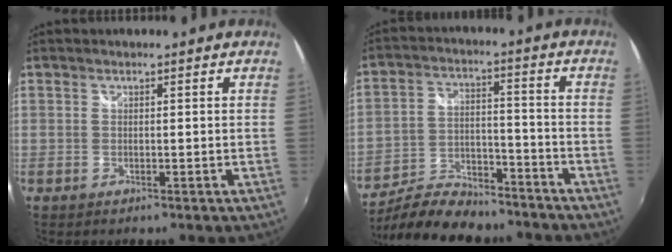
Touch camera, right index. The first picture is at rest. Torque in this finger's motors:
{"motor_torque": [0.66, -0.64, 0.04, 0.01]}